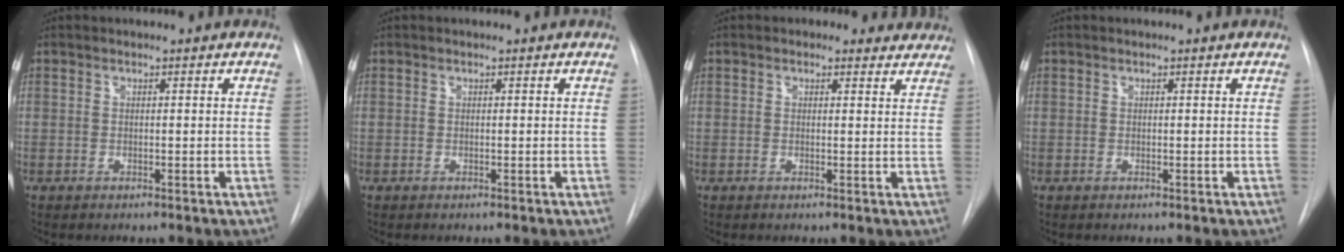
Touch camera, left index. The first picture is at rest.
{"total": 0.0}
{"total": 3.5, "force": [2.9, 1.9, 0.5], "torque": [0.005, 0.004, 0.018]}
{"total": 0.0}